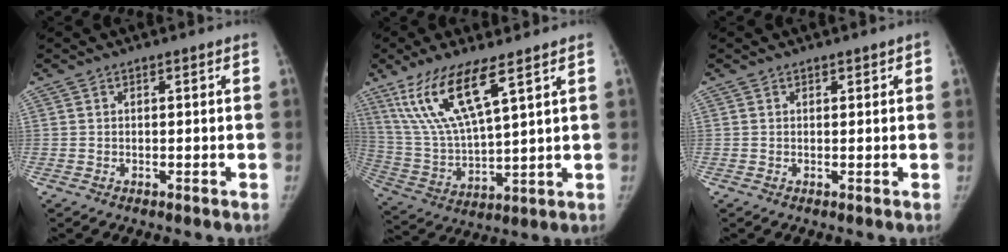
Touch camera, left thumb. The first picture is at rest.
{"total": 15.0, "force": [8.6, 3.5, 11.8], "torque": [-0.248, -0.038, 0.182]}
{"total": 1.0, "force": [0.6, 0.5, 0.6], "torque": [0.003, -0.001, 0.006]}